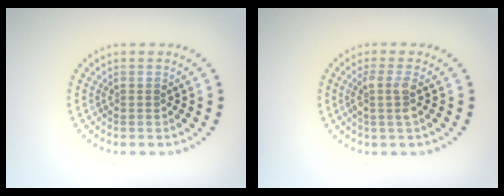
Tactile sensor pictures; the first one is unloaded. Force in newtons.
{"total": 2.0, "press": 1.6, "slide": 1.2}